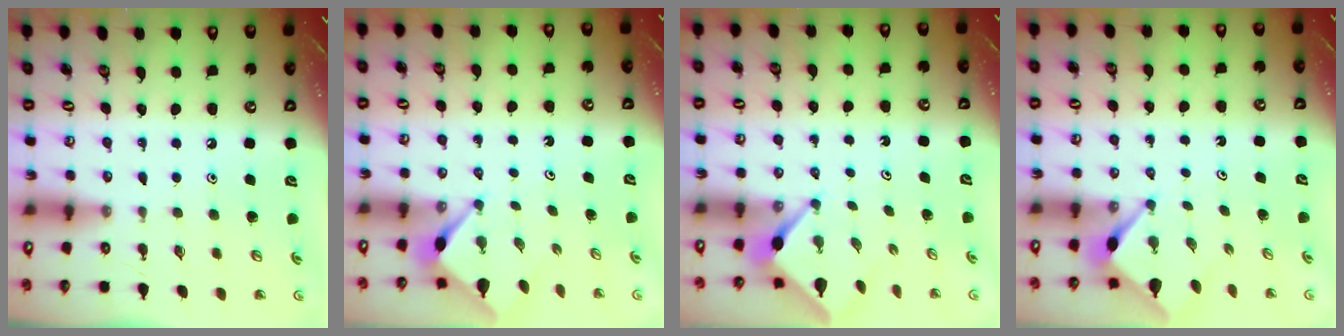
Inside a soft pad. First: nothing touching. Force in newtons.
{"total": 2.9, "press": 2.9, "slide": 0.3}
{"total": 2.6, "press": 2.6, "slide": 0.0}
{"total": 2.9, "press": 2.8, "slide": 0.4}